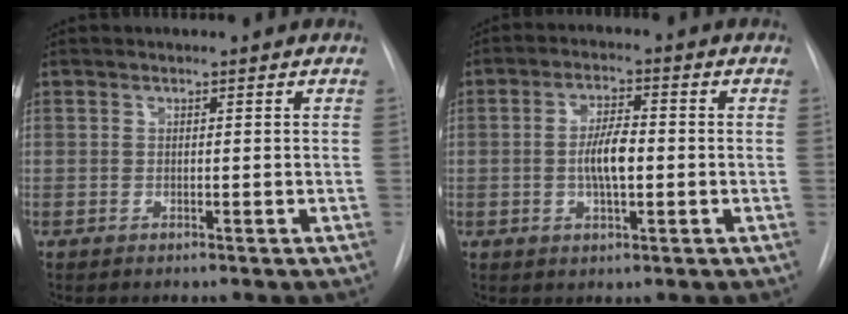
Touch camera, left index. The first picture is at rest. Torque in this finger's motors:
{"motor_torque": [1.18, 0.13, 0.23, 0.09]}